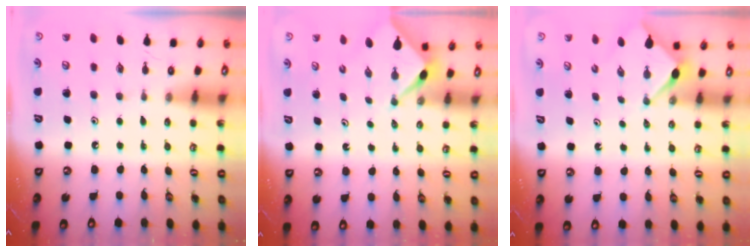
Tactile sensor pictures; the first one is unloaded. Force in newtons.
{"total": 2.4, "press": 2.3, "slide": 0.3}
{"total": 2.9, "press": 2.9, "slide": 0.3}